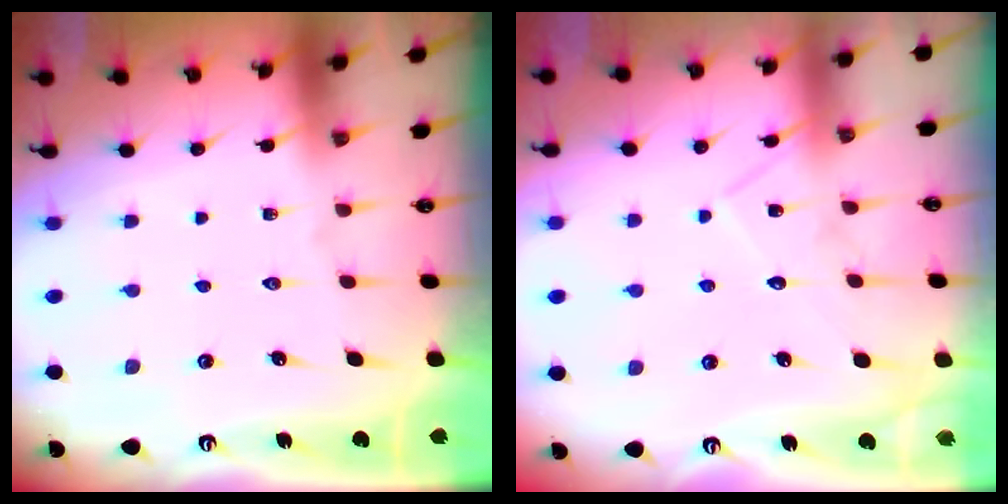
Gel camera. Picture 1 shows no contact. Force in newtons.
{"total": 9.2, "press": 9.2, "slide": 0.7}